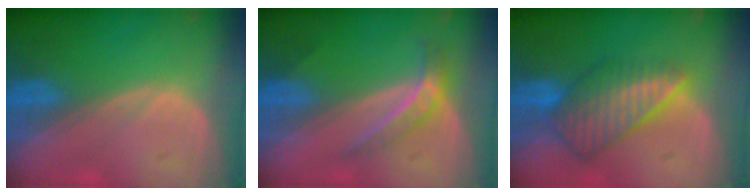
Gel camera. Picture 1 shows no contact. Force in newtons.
{"total": 4.5, "press": 3.9, "slide": 2.1}
{"total": 8.5, "press": 7.4, "slide": 4.1}